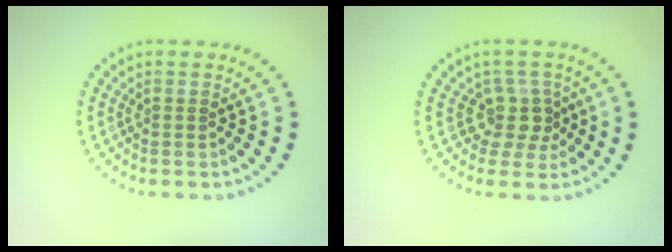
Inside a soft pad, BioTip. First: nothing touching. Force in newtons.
{"total": 2.7, "press": 2.0, "slide": 1.8}